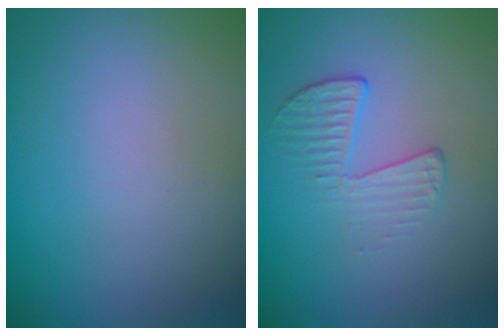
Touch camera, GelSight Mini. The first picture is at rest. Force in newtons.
{"total": 2.1, "press": 1.0, "slide": 1.8}